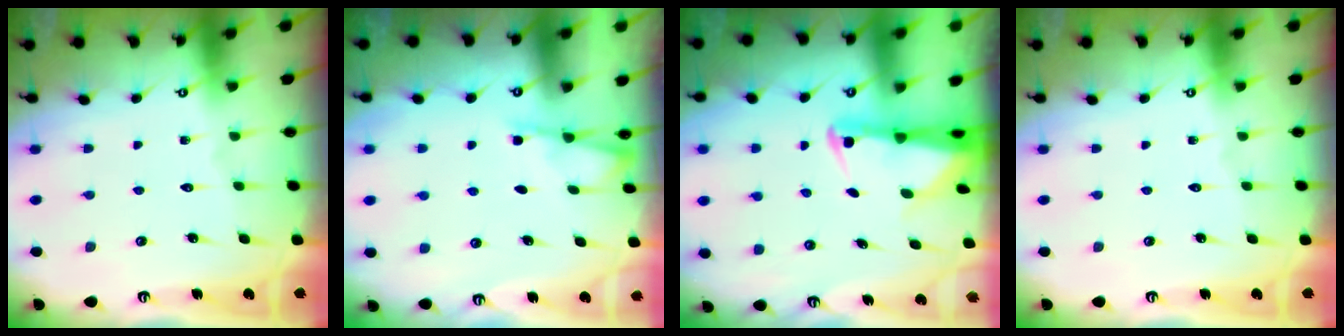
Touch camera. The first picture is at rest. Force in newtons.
{"total": 2.8, "press": 2.8, "slide": 0.3}
{"total": 2.9, "press": 2.9, "slide": 0.4}
{"total": 0.0}